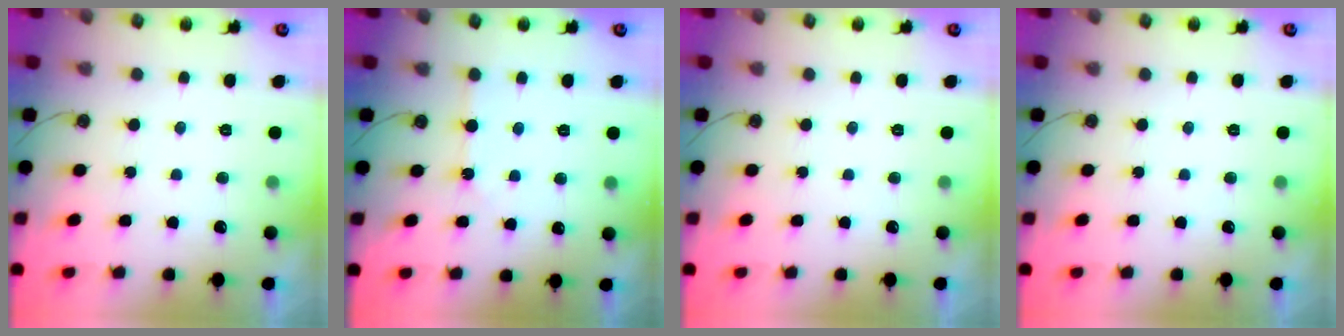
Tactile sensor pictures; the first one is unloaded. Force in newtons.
{"total": 1.8, "press": 1.8, "slide": 0.4}
{"total": 0.0}
{"total": 0.0}